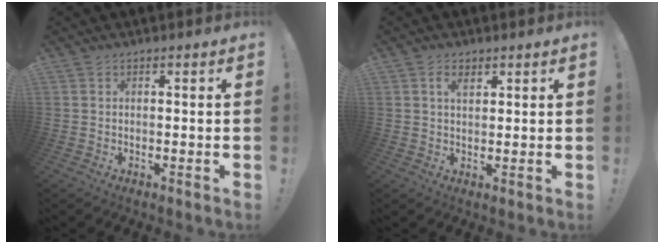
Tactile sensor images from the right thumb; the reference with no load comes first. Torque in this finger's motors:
{"motor_torque": [-0.14, 0.14, 0.04, -0.03, 0.00]}